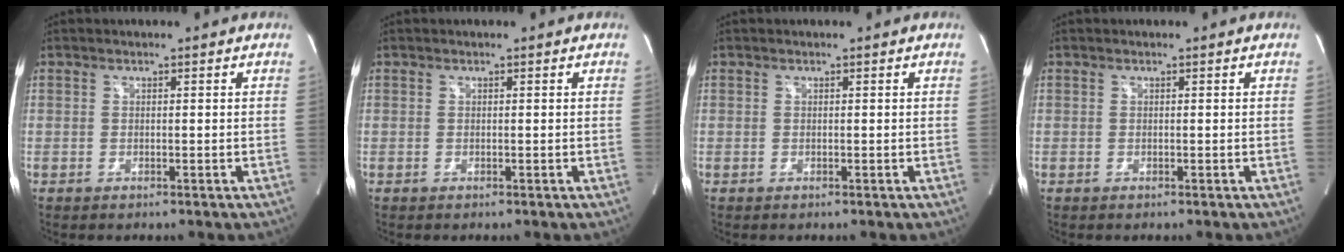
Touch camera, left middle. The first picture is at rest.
{"total": 0.0}
{"total": 0.0}
{"total": 0.0}